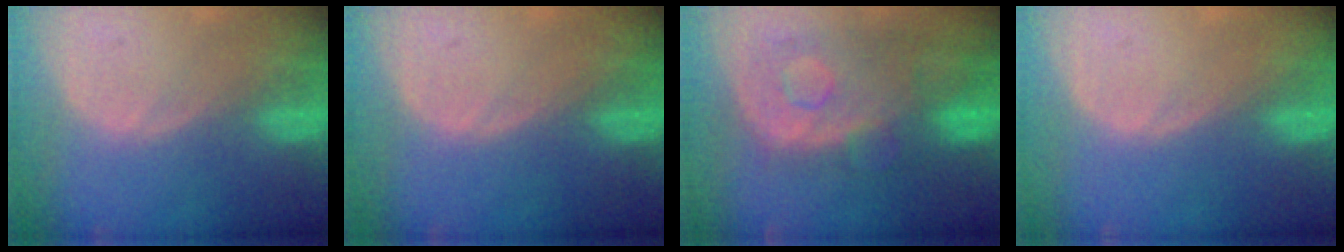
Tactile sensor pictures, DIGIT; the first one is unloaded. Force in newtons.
{"total": 0.0}
{"total": 11.2, "press": 9.7, "slide": 5.6}
{"total": 0.0}